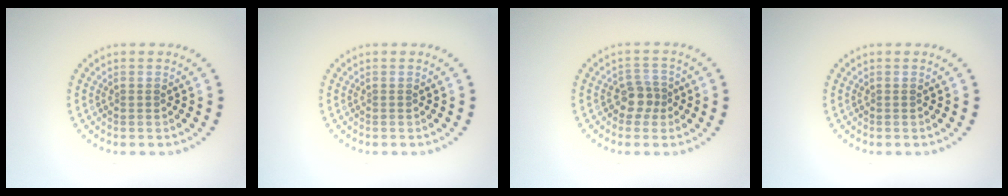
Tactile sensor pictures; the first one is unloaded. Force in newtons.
{"total": 0.0}
{"total": 2.0, "press": 1.7, "slide": 1.1}
{"total": 0.0}